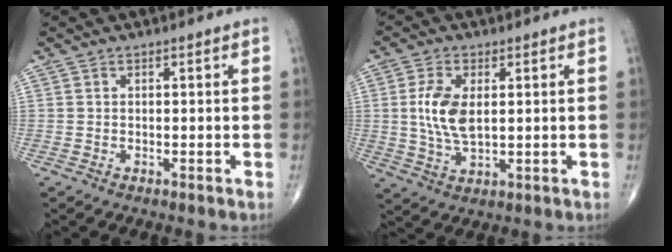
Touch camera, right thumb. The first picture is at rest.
{"total": 8.1, "force": [1.1, 4.1, 6.9], "torque": [-0.144, -0.008, 0.023]}